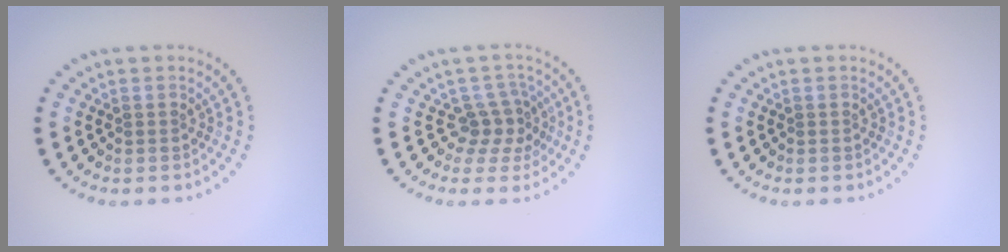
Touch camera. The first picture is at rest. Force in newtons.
{"total": 2.5, "press": 1.8, "slide": 1.7}
{"total": 0.0}